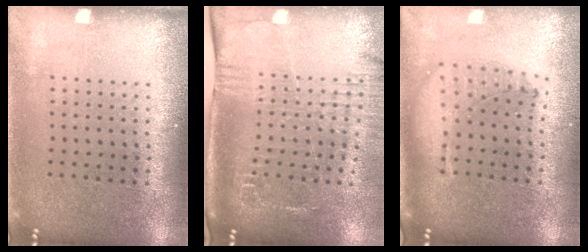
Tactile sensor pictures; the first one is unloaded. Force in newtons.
{"total": 2.6, "press": 2.0, "slide": 1.6}
{"total": 1.3, "press": 1.2, "slide": 0.4}